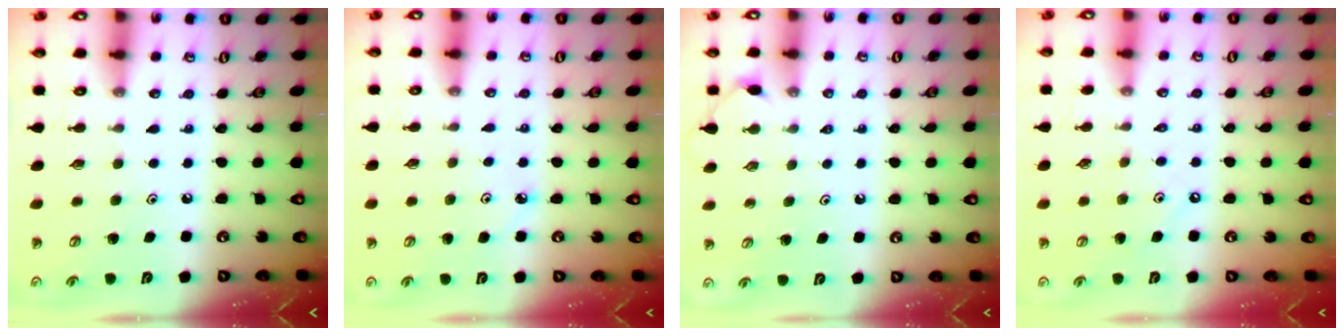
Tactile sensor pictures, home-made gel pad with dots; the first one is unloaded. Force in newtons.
{"total": 2.3, "press": 2.3, "slide": 0.2}
{"total": 2.6, "press": 2.6, "slide": 0.5}
{"total": 3.5, "press": 3.4, "slide": 0.5}